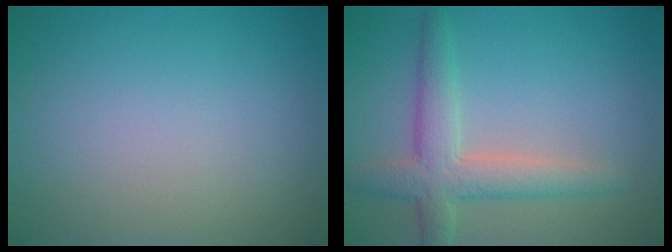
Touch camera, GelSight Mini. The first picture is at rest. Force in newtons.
{"total": 4.4, "press": 4.4, "slide": 0.3}